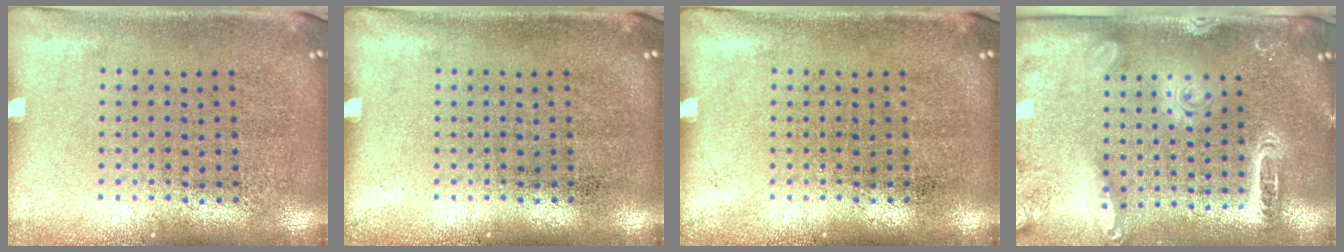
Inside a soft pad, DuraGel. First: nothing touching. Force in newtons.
{"total": 0.0}
{"total": 0.0}
{"total": 2.3, "press": 2.0, "slide": 1.2}